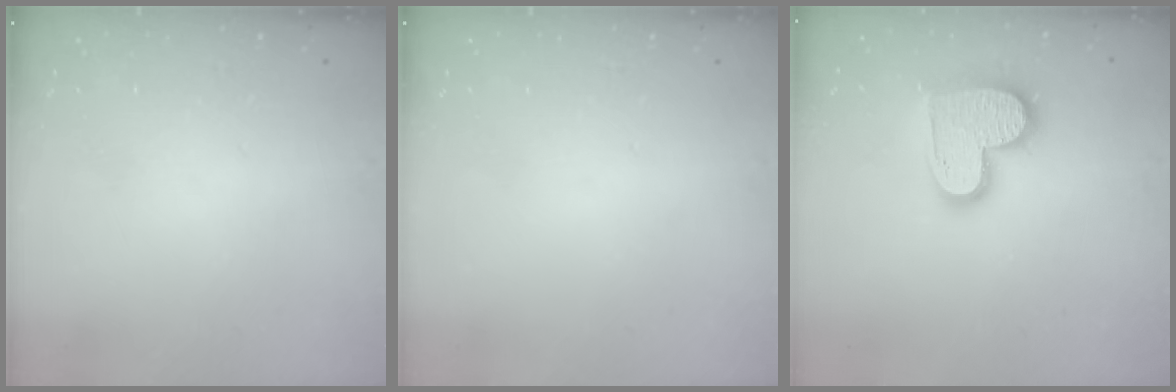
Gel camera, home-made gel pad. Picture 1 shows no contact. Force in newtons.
{"total": 0.0}
{"total": 13.9, "press": 13.9, "slide": 1.2}